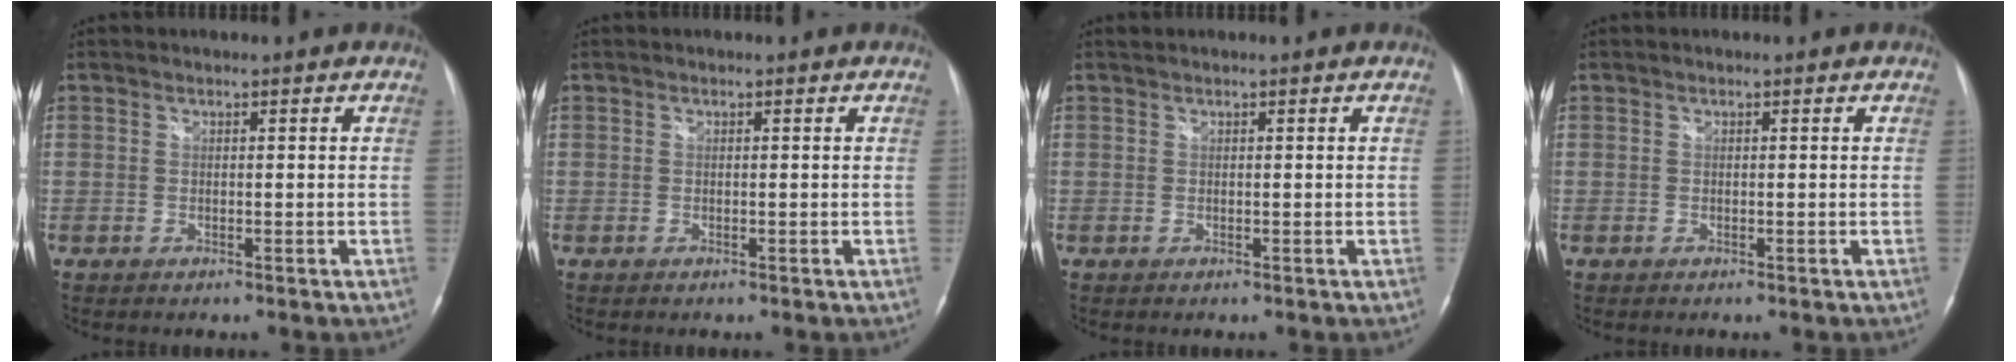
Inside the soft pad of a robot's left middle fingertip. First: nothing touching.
{"total": 0.0}
{"total": 0.0}
{"total": 0.0}